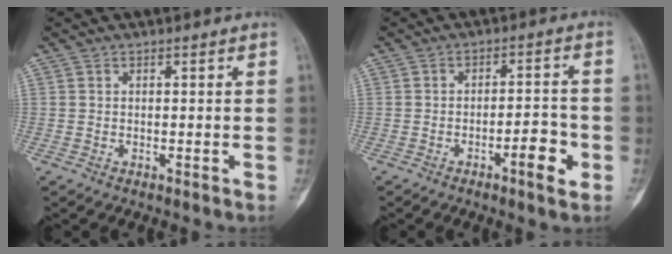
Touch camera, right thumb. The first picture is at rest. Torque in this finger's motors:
{"motor_torque": [0.11, 0.57, 0.74, -0.12, 0.00]}